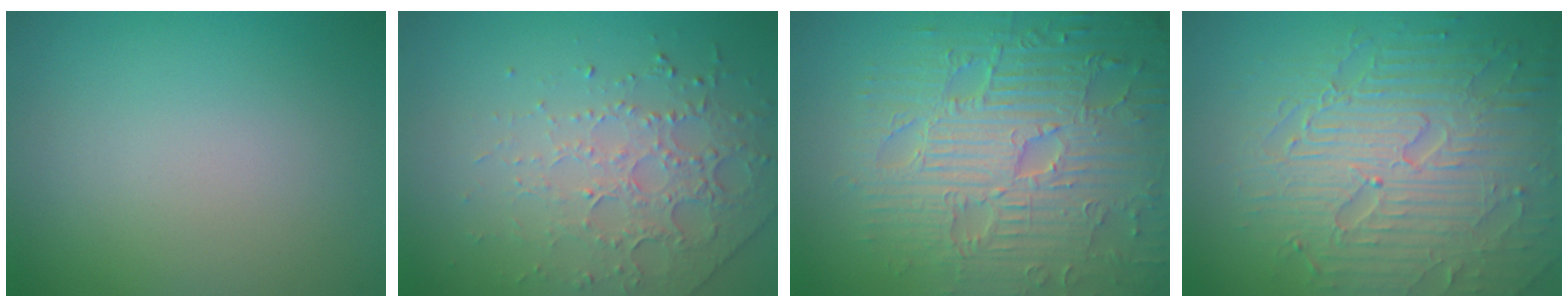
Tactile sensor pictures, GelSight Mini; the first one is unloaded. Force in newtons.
{"total": 4.5, "press": 3.2, "slide": 3.2}
{"total": 9.4, "press": 6.9, "slide": 6.4}
{"total": 8.9, "press": 6.3, "slide": 6.4}